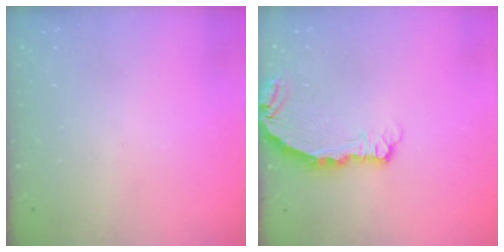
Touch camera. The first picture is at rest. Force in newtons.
{"total": 5.4, "press": 5.4, "slide": 0.7}